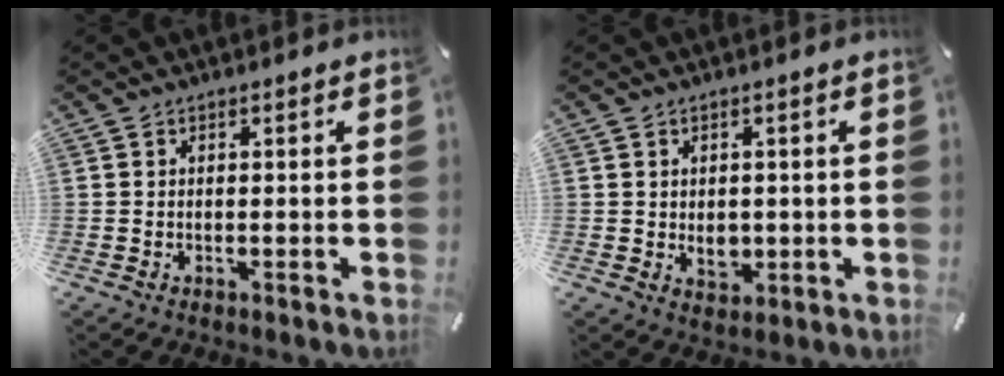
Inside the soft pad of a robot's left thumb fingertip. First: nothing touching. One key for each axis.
{"total": 3.8, "fx": -0.1, "fy": 3.2, "fz": 2.1, "tx": -0.013, "ty": -0.008, "tz": -0.002}